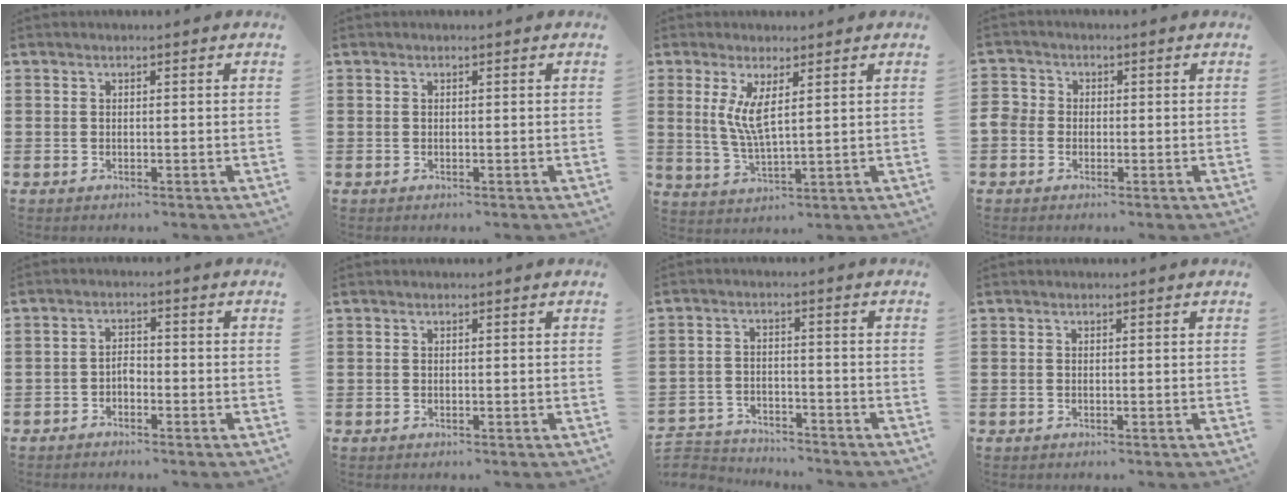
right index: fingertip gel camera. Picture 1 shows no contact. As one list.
[{"total": 0.0}, {"total": 5.3, "force": [1.9, 1.2, 4.8], "torque": [-0.100, -0.002, 0.034]}, {"total": 2.8, "force": [-0.9, 2.5, 1.2], "torque": [-0.044, 0.001, -0.024]}, {"total": 1.8, "force": [-1.2, 1.0, 1.0], "torque": [-0.023, 0.004, -0.025]}, {"total": 0.0}, {"total": 3.8, "force": [-3.7, 0.6, -0.2], "torque": [-0.013, -0.002, -0.083]}, {"total": 0.0}]